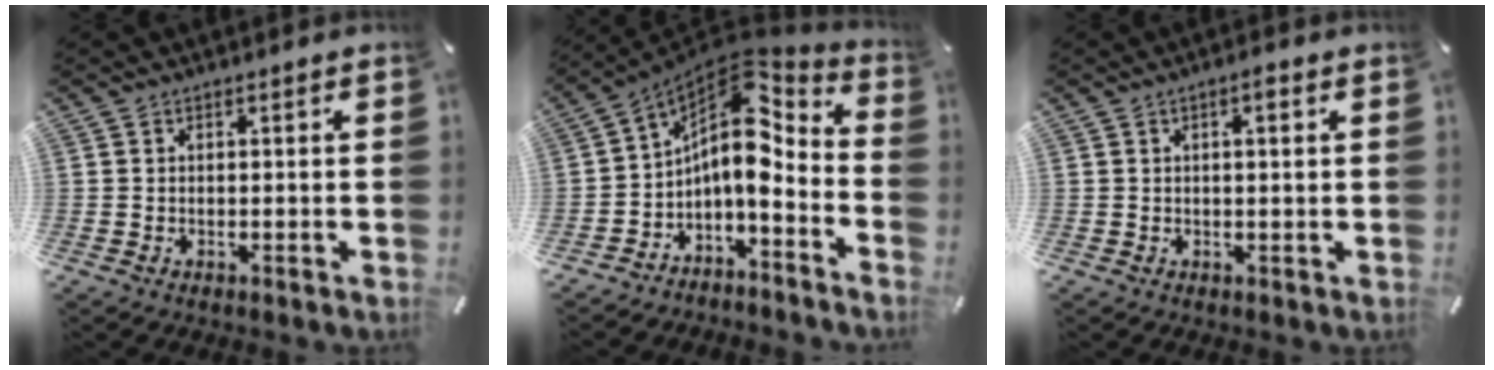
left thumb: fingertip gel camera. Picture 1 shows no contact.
{"total": 12.2, "force": [2.6, 6.6, 9.9], "torque": [-0.180, -0.056, 0.039]}
{"total": 2.2, "force": [0.6, 0.4, 2.1], "torque": [-0.040, 0.002, 0.009]}